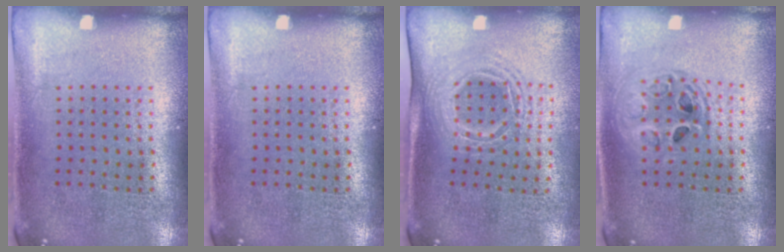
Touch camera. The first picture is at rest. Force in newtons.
{"total": 0.0}
{"total": 1.6, "press": 1.3, "slide": 1.0}
{"total": 1.4, "press": 1.2, "slide": 0.7}